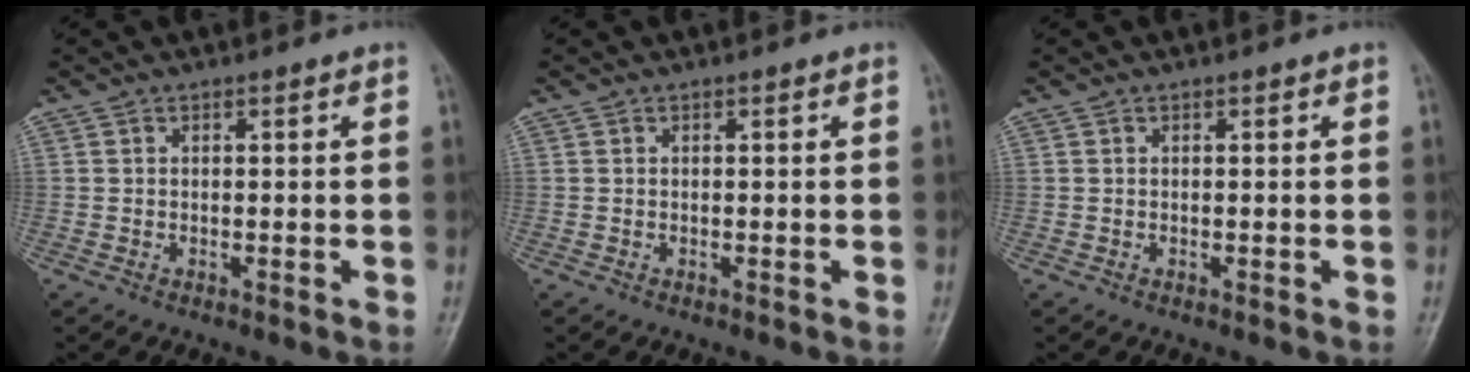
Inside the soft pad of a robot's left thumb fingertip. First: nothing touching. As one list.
[{"total": 0.0}, {"total": 0.0}]